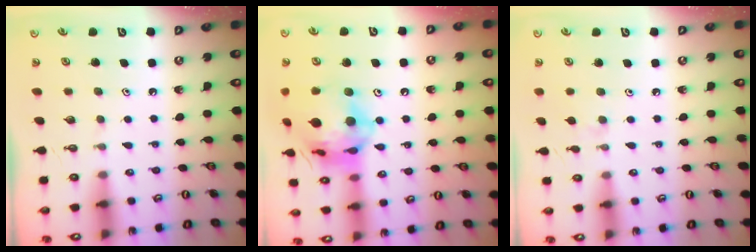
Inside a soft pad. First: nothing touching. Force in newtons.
{"total": 21.2, "press": 21.0, "slide": 2.3}
{"total": 3.5, "press": 3.5, "slide": 0.5}